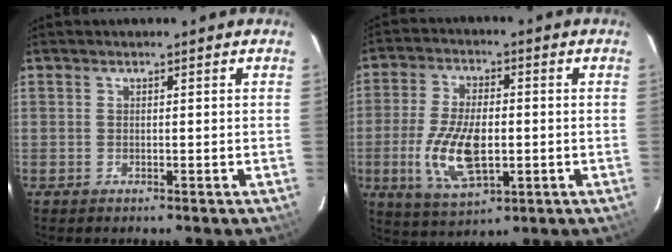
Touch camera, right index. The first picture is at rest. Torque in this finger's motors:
{"motor_torque": [1.31, -0.50, 0.58, 0.16]}